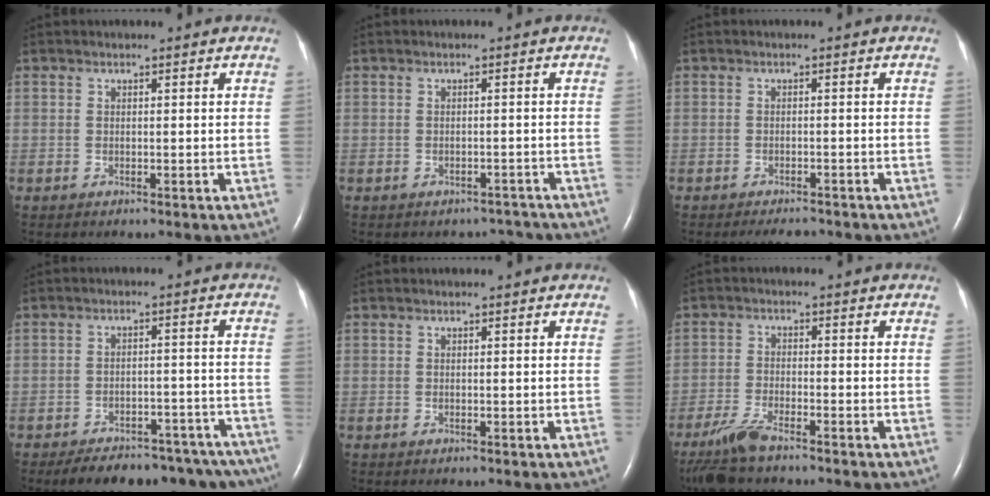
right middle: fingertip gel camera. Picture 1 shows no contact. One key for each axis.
{"total": 3.1, "fx": -2.7, "fy": 1.4, "fz": -0.5, "tx": 0.011, "ty": 0.012, "tz": -0.035}
{"total": 3.0, "fx": -2.6, "fy": 0.8, "fz": 1.1, "tx": -0.016, "ty": -0.005, "tz": -0.035}
{"total": 18.0, "fx": -15.1, "fy": 7.3, "fz": 6.6, "tx": -0.071, "ty": 0.016, "tz": -0.182}
{"total": 0.0}
{"total": 6.4, "fx": -5.1, "fy": 0.8, "fz": 3.7, "tx": -0.084, "ty": -0.021, "tz": -0.099}